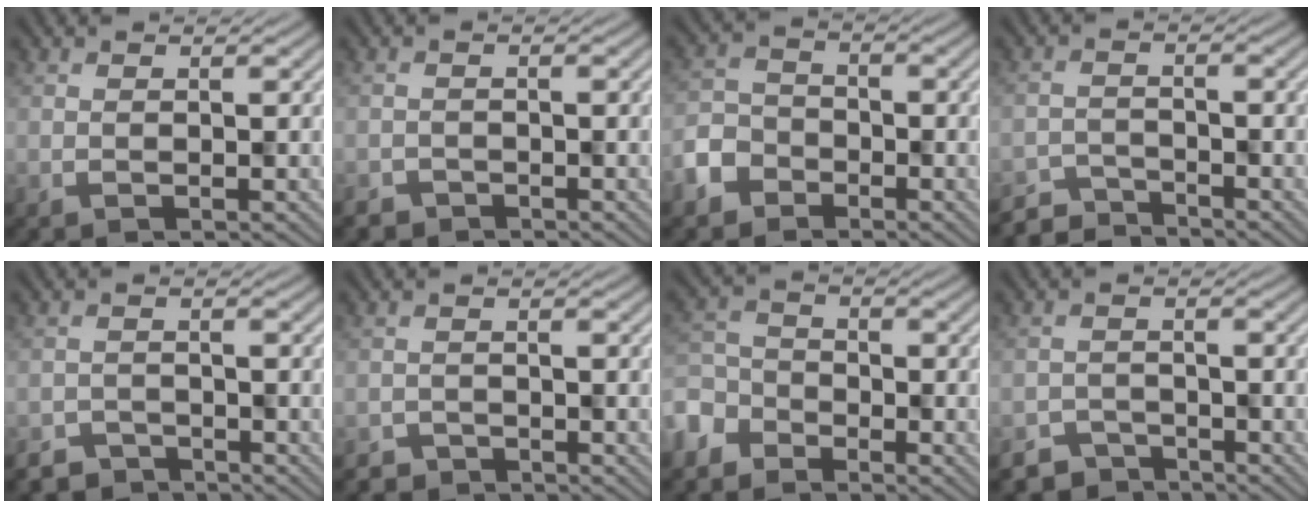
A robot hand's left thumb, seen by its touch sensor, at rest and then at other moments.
{"total": 1.8, "force": [-1.6, 0.8, -0.4], "torque": [0.010, -0.003, -0.026]}
{"total": 4.3, "force": [-3.1, 2.9, 0.6], "torque": [-0.021, -0.001, -0.073]}
{"total": 3.6, "force": [-3.5, 0.6, -0.1], "torque": [0.005, -0.002, -0.065]}
{"total": 3.2, "force": [-3.0, 1.0, -0.3], "torque": [0.009, -0.004, -0.051]}
{"total": 2.2, "force": [-2.1, 0.7, -0.6], "torque": [0.017, -0.001, -0.035]}
{"total": 4.9, "force": [-4.1, 2.7, 0.5], "torque": [-0.023, -0.005, -0.099]}
{"total": 3.6, "force": [-3.3, 1.3, -0.1], "torque": [0.007, -0.006, -0.056]}